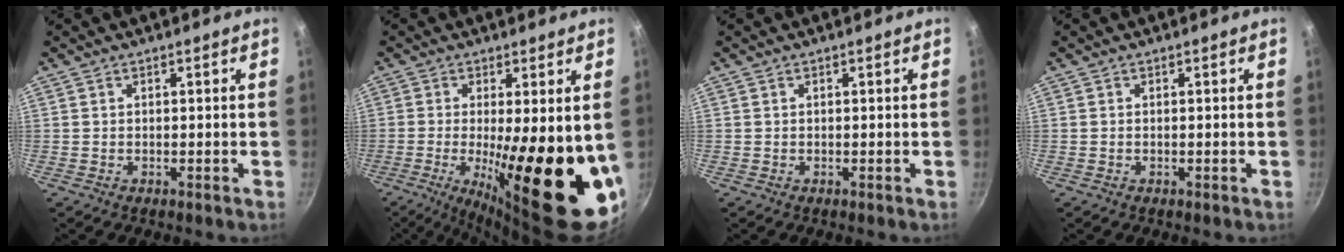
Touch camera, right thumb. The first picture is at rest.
{"total": 21.6, "force": [-2.2, 6.2, 20.6], "torque": [-0.280, -0.038, -0.022]}
{"total": 0.0}
{"total": 0.0}